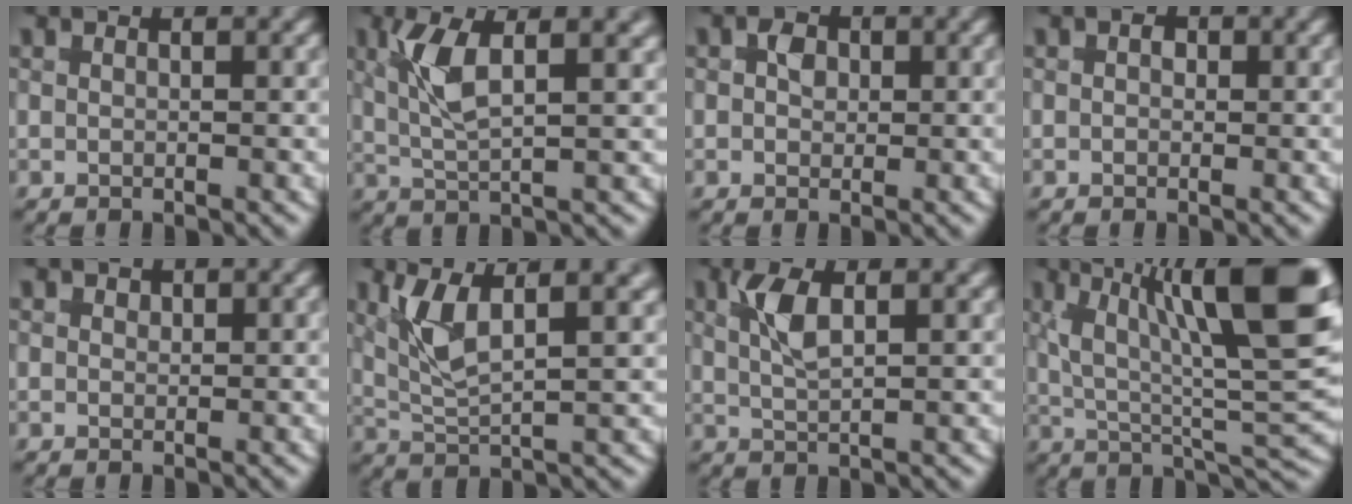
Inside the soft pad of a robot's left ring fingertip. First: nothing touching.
{"total": 4.5, "force": [1.2, 1.5, 4.0], "torque": [-0.095, -0.005, 0.023]}
{"total": 1.9, "force": [-0.1, 1.6, 1.0], "torque": [-0.024, -0.008, 0.001]}
{"total": 1.3, "force": [-0.2, 1.1, 0.6], "torque": [-0.017, -0.005, -0.004]}
{"total": 0.8, "force": [0.3, 0.7, 0.3], "torque": [-0.011, -0.005, 0.010]}
{"total": 5.4, "force": [1.9, 2.5, 4.3], "torque": [-0.100, -0.001, 0.029]}
{"total": 2.9, "force": [0.6, 0.9, 2.7], "torque": [-0.068, -0.006, 0.015]}
{"total": 14.2, "force": [2.6, 6.0, 12.7], "torque": [-0.165, -0.006, 0.039]}